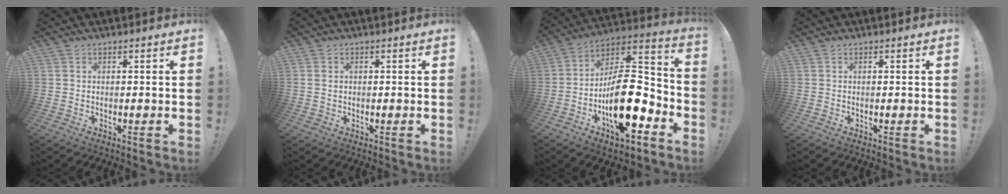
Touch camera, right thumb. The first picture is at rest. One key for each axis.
{"total": 1.5, "fx": 0.3, "fy": 1.3, "fz": 0.6, "tx": -0.005, "ty": 0.002, "tz": 0.005}
{"total": 22.8, "fx": -6.9, "fy": 10.6, "fz": 19.0, "tx": -0.312, "ty": 0.036, "tz": -0.105}
{"total": 0.0}